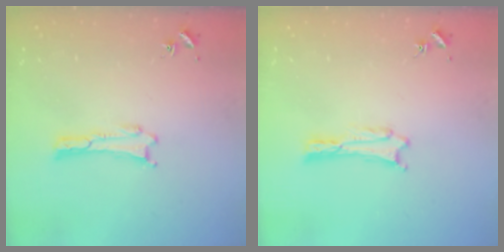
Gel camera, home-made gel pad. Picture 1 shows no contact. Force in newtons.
{"total": 0.0}